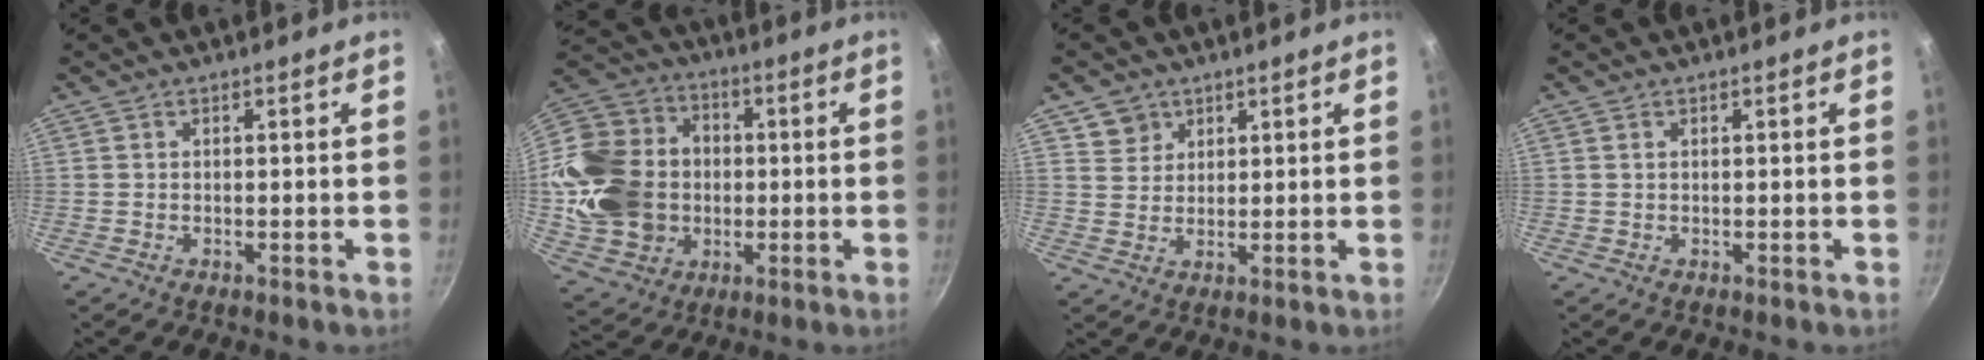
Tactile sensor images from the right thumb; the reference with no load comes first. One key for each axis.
{"total": 23.3, "fx": -0.4, "fy": 19.1, "fz": 13.3, "tx": -0.246, "ty": 0.038, "tz": 0.007}
{"total": 4.4, "fx": 2.5, "fy": 3.6, "fz": 0.5, "tx": 0.018, "ty": 0.002, "tz": 0.045}
{"total": 0.6, "fx": 0.2, "fy": 0.4, "fz": 0.4, "tx": -0.008, "ty": 0.001, "tz": 0.003}